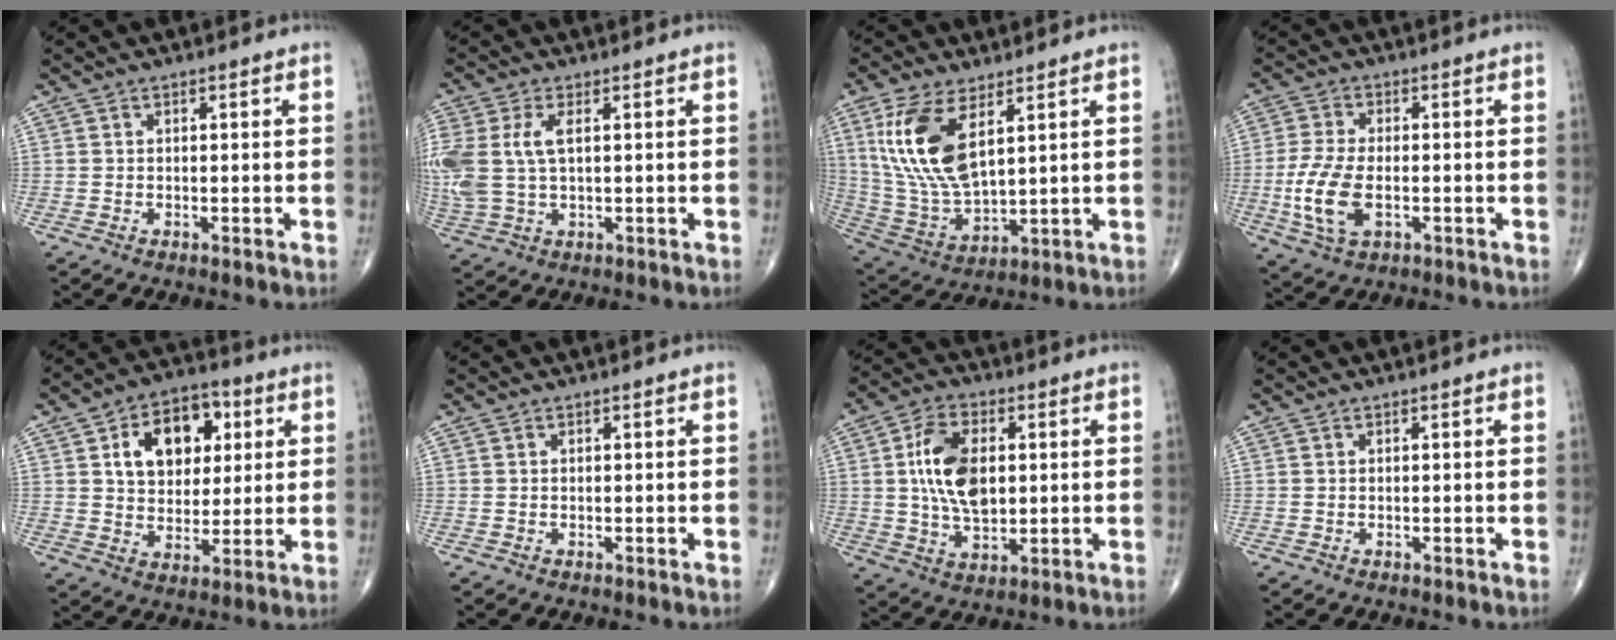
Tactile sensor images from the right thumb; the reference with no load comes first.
{"total": 10.7, "force": [1.7, 5.7, 8.8], "torque": [-0.230, 0.010, 0.042]}
{"total": 15.8, "force": [6.0, 7.1, 12.8], "torque": [-0.261, -0.023, 0.130]}
{"total": 9.9, "force": [-2.1, 5.1, 8.2], "torque": [-0.178, -0.002, -0.038]}
{"total": 14.1, "force": [4.3, 9.7, 9.3], "torque": [-0.099, -0.001, 0.068]}
{"total": 0.0}
{"total": 12.8, "force": [1.7, 7.5, 10.3], "torque": [-0.177, -0.001, 0.032]}
{"total": 0.0}